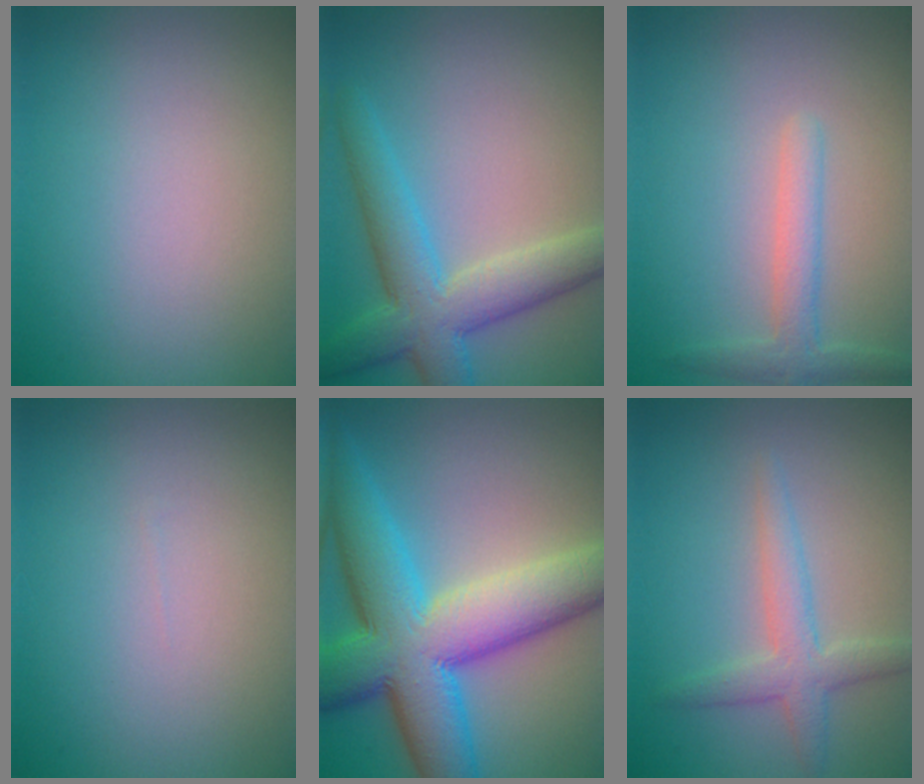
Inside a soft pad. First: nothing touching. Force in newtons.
{"total": 6.3, "press": 6.3, "slide": 0.2}
{"total": 2.4, "press": 2.4, "slide": 0.2}
{"total": 0.0}
{"total": 12.8, "press": 12.8, "slide": 0.2}
{"total": 3.0, "press": 3.0, "slide": 0.1}